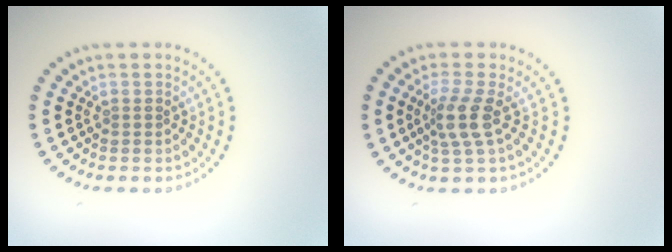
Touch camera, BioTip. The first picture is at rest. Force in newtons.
{"total": 2.8, "press": 2.1, "slide": 1.8}